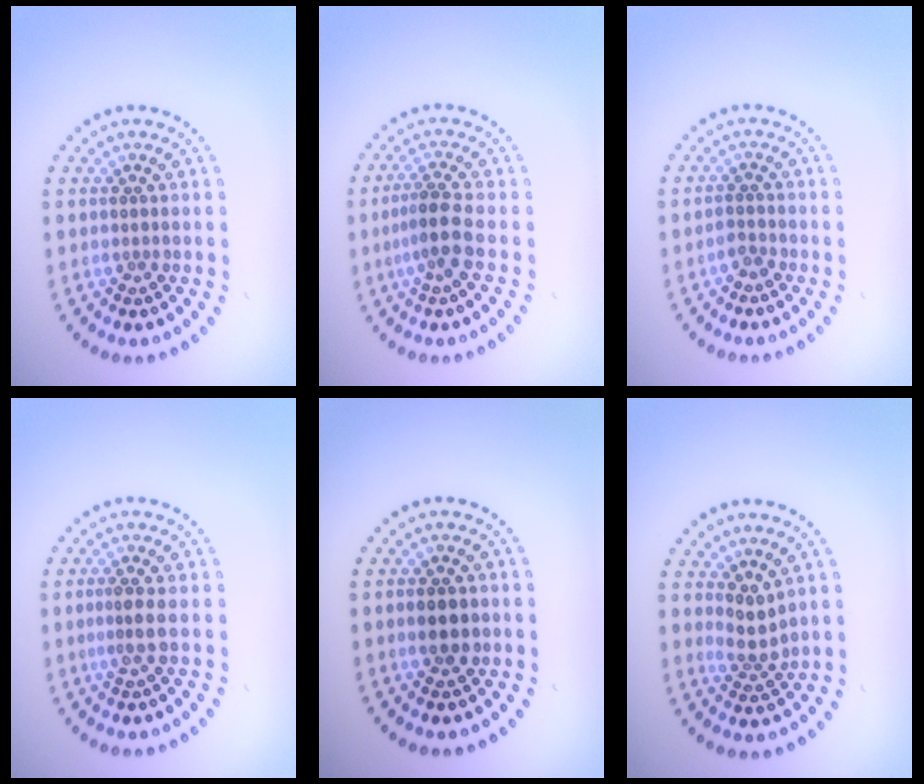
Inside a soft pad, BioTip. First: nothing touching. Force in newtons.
{"total": 2.8, "press": 2.2, "slide": 1.8}
{"total": 1.1, "press": 0.8, "slide": 0.7}
{"total": 1.9, "press": 1.4, "slide": 1.3}
{"total": 2.5, "press": 2.5, "slide": 0.2}
{"total": 2.2, "press": 1.5, "slide": 1.5}